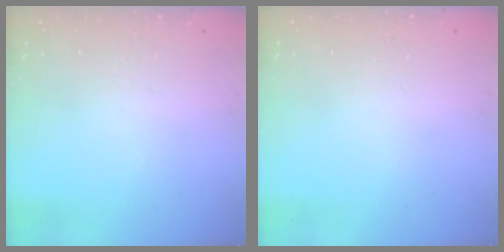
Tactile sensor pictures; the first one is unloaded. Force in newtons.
{"total": 0.0}